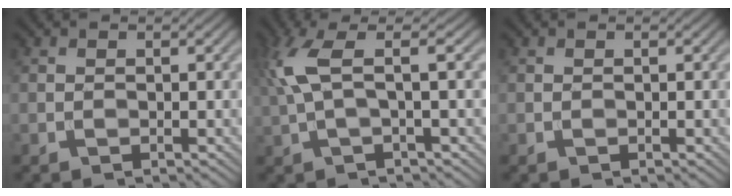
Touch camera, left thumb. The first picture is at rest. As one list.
[{"total": 6.8, "force": [1.8, 1.6, 6.4], "torque": [-0.142, 0.018, 0.029]}, {"total": 0.0}]